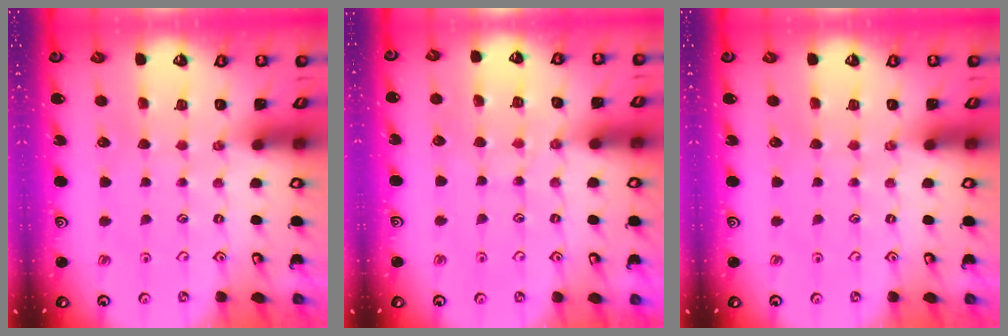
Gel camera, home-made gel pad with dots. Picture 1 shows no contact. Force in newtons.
{"total": 5.5, "press": 5.4, "slide": 0.7}
{"total": 0.0}